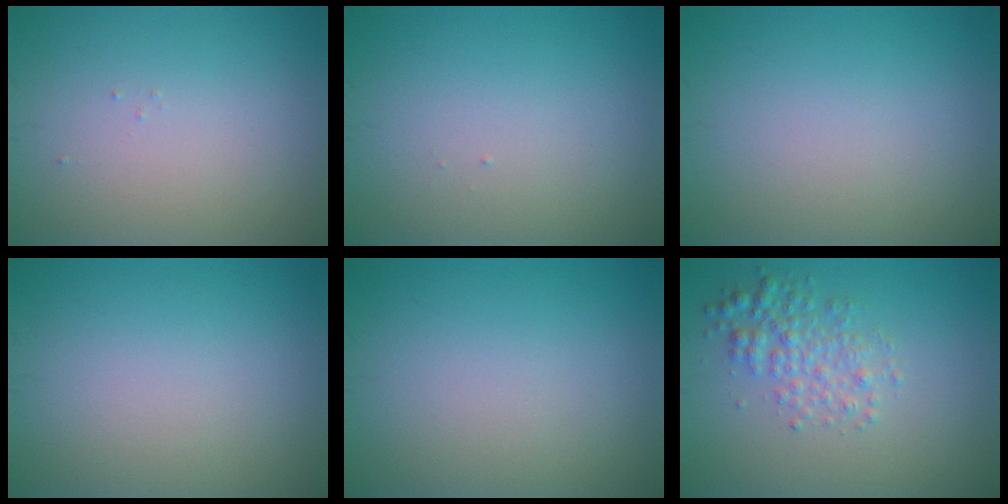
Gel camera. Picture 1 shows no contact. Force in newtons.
{"total": 0.0}
{"total": 0.0}
{"total": 0.0}
{"total": 0.0}
{"total": 2.9, "press": 2.9, "slide": 0.0}